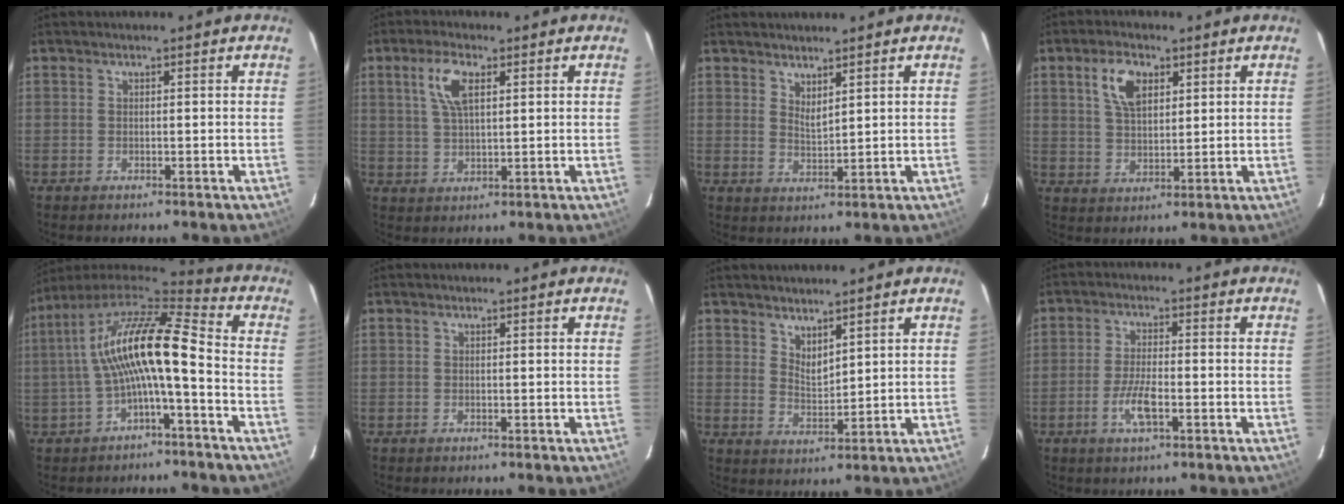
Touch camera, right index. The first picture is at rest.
{"total": 6.4, "force": [2.6, 2.5, 5.2], "torque": [-0.104, 0.009, 0.051]}
{"total": 2.9, "force": [2.4, 0.6, 1.5], "torque": [-0.025, -0.004, 0.041]}
{"total": 7.1, "force": [3.2, 3.9, 5.0], "torque": [-0.097, 0.013, 0.062]}
{"total": 14.5, "force": [-1.5, 2.9, 14.1], "torque": [-0.268, 0.019, -0.031]}
{"total": 0.0}
{"total": 4.0, "force": [3.4, 1.3, 1.7], "torque": [-0.027, -0.008, 0.061]}
{"total": 5.6, "force": [-2.3, 1.4, 4.9], "torque": [-0.103, -0.004, -0.045]}